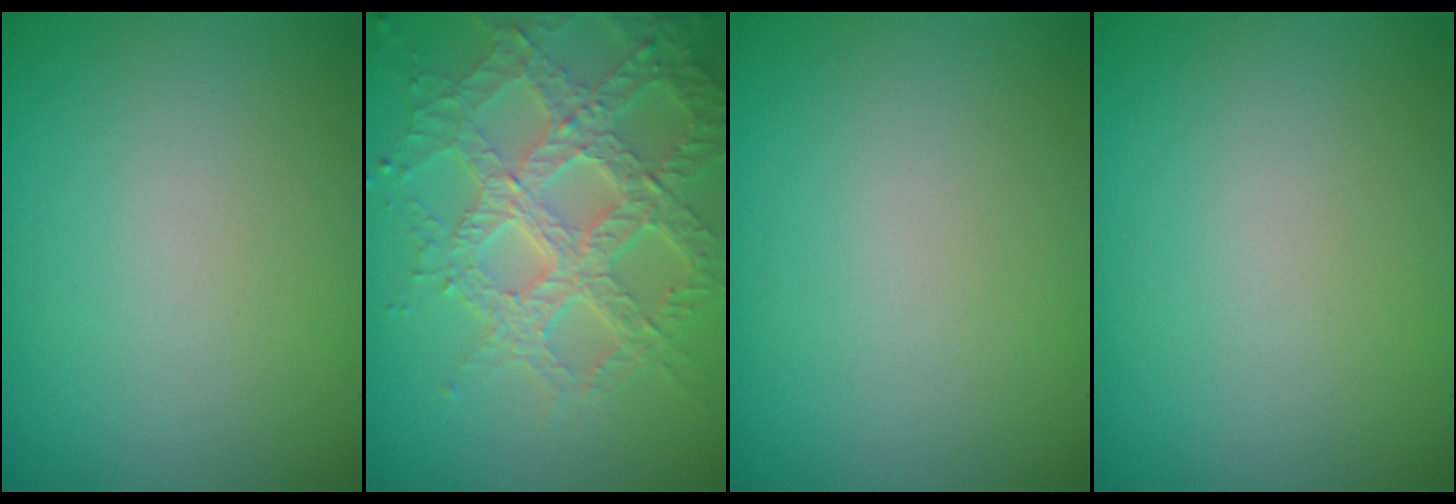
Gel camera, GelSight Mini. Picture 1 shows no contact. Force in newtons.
{"total": 6.9, "press": 5.2, "slide": 4.5}
{"total": 0.0}
{"total": 0.0}